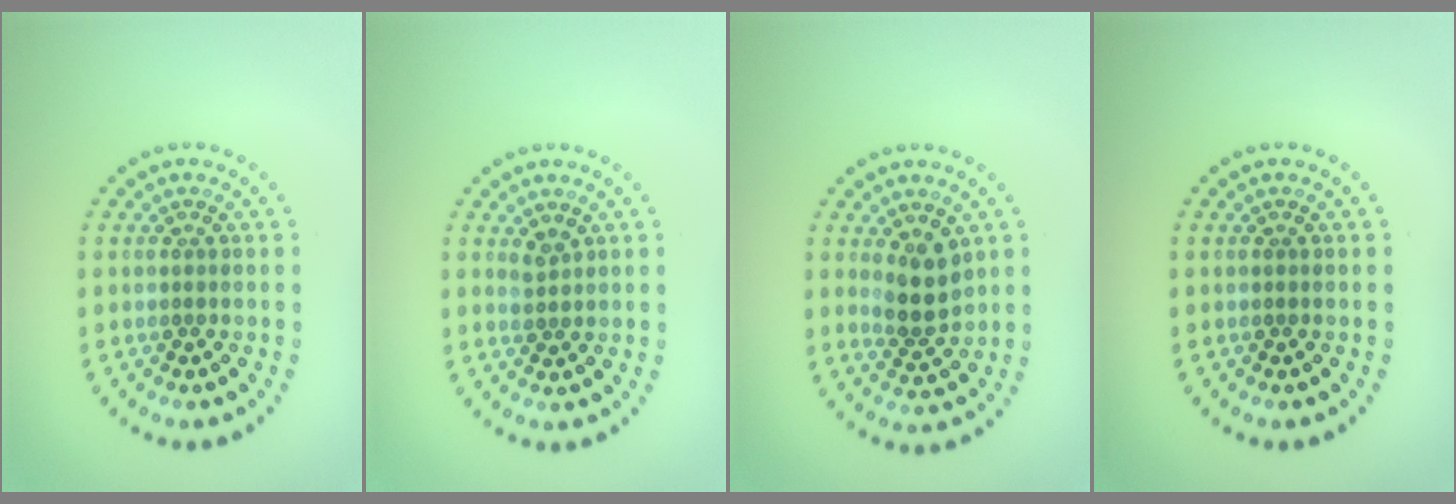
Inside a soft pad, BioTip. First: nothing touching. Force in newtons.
{"total": 1.1, "press": 0.8, "slide": 0.8}
{"total": 3.5, "press": 3.3, "slide": 1.3}
{"total": 0.0}